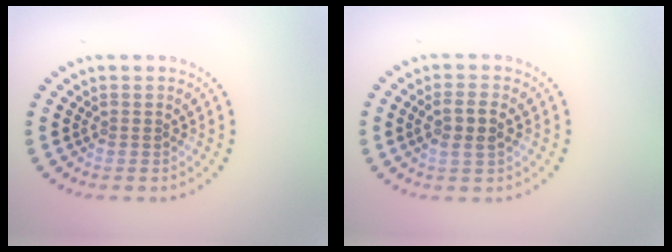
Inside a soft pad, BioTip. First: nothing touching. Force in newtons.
{"total": 2.4, "press": 2.3, "slide": 0.8}